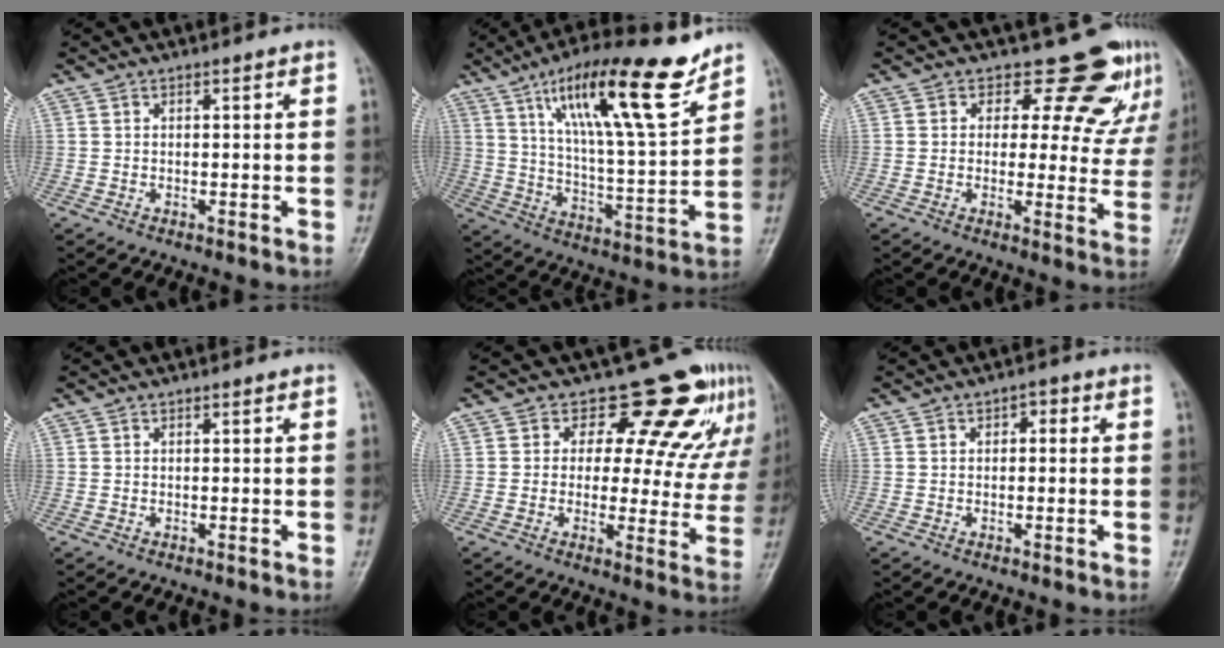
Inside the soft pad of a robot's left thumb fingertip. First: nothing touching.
{"total": 20.4, "force": [12.5, 4.2, 15.5], "torque": [-0.231, -0.054, 0.214]}
{"total": 11.0, "force": [8.5, 6.0, 3.7], "torque": [0.007, -0.050, 0.086]}
{"total": 0.0}
{"total": 13.8, "force": [9.6, 7.5, 6.6], "torque": [-0.023, -0.050, 0.100]}
{"total": 2.0, "force": [0.3, 1.4, 1.4], "torque": [-0.004, 0.006, -0.004]}